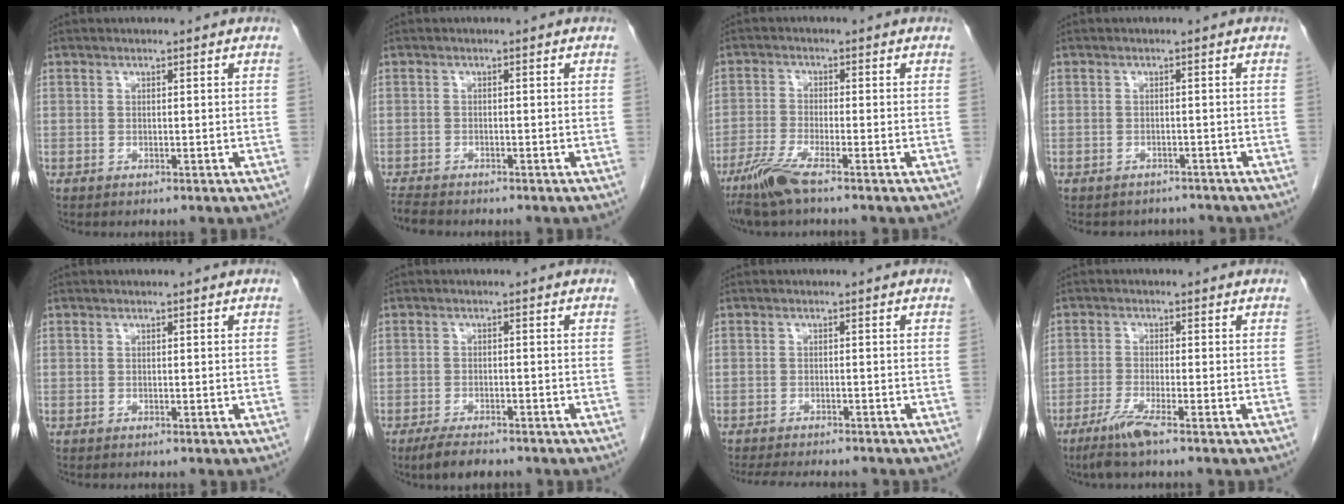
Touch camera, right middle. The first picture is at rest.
{"total": 3.1, "force": [-2.9, 0.5, 1.0], "torque": [-0.018, -0.012, -0.051]}
{"total": 5.7, "force": [-4.1, 0.2, 4.0], "torque": [-0.091, -0.017, -0.083]}
{"total": 4.4, "force": [-3.9, 1.9, 0.2], "torque": [-0.005, 0.006, -0.047]}
{"total": 0.0}
{"total": 4.7, "force": [-3.8, 1.2, 2.5], "torque": [-0.050, -0.009, -0.062]}
{"total": 9.3, "force": [-8.4, 1.9, 3.7], "torque": [-0.058, -0.012, -0.116]}
{"total": 4.4, "force": [-3.0, -0.3, 3.2], "torque": [-0.071, -0.013, -0.064]}